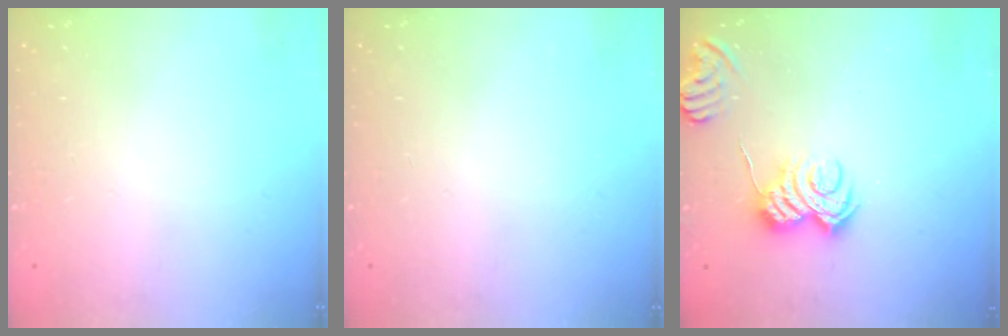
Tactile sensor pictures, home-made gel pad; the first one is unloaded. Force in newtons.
{"total": 0.0}
{"total": 5.4, "press": 5.3, "slide": 1.0}